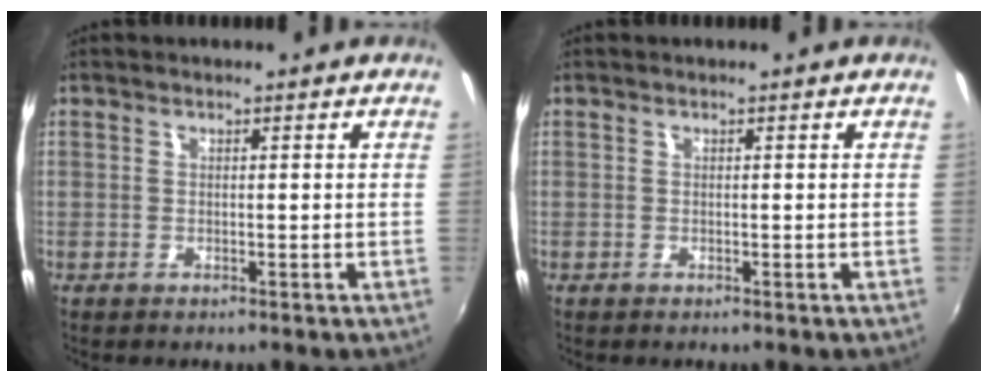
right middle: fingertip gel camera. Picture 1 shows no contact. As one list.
[{"total": 0.0}]